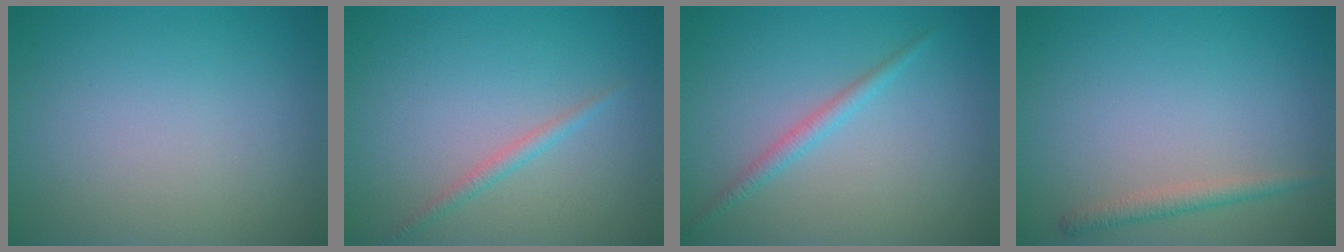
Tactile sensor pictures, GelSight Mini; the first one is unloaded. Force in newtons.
{"total": 1.2, "press": 1.2, "slide": 0.0}
{"total": 1.5, "press": 1.5, "slide": 0.1}
{"total": 1.5, "press": 1.5, "slide": 0.1}